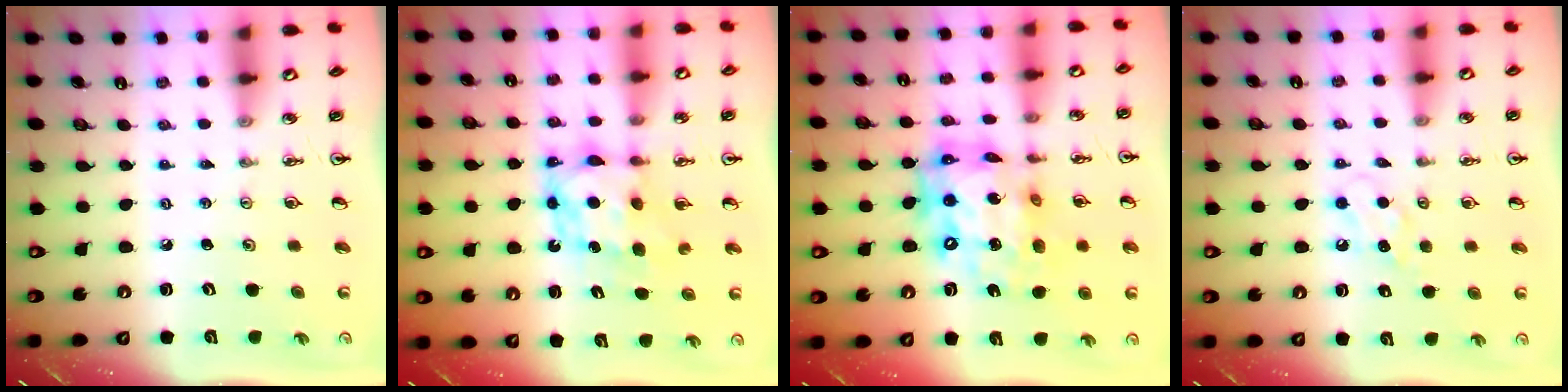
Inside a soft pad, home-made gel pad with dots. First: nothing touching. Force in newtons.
{"total": 7.4, "press": 7.4, "slide": 0.3}
{"total": 19.3, "press": 19.2, "slide": 1.9}
{"total": 6.7, "press": 6.7, "slide": 0.9}